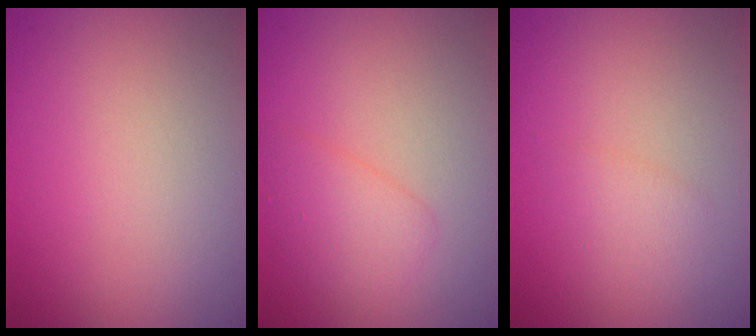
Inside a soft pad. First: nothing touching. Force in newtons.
{"total": 2.2, "press": 2.2, "slide": 0.1}
{"total": 1.2, "press": 1.2, "slide": 0.1}